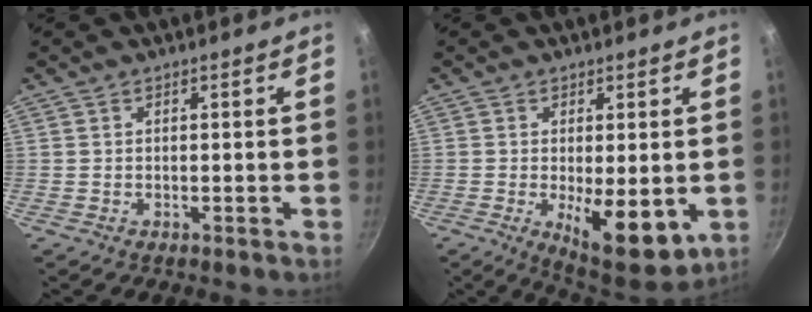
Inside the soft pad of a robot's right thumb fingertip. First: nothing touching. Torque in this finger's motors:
{"motor_torque": [1.57, 1.67, 0.09, -0.07, 0.37]}